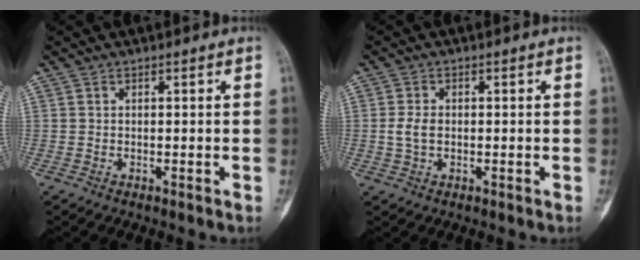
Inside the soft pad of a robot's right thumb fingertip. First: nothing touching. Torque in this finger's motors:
{"motor_torque": [0.00, 0.00, 0.40, 0.05, -0.05]}